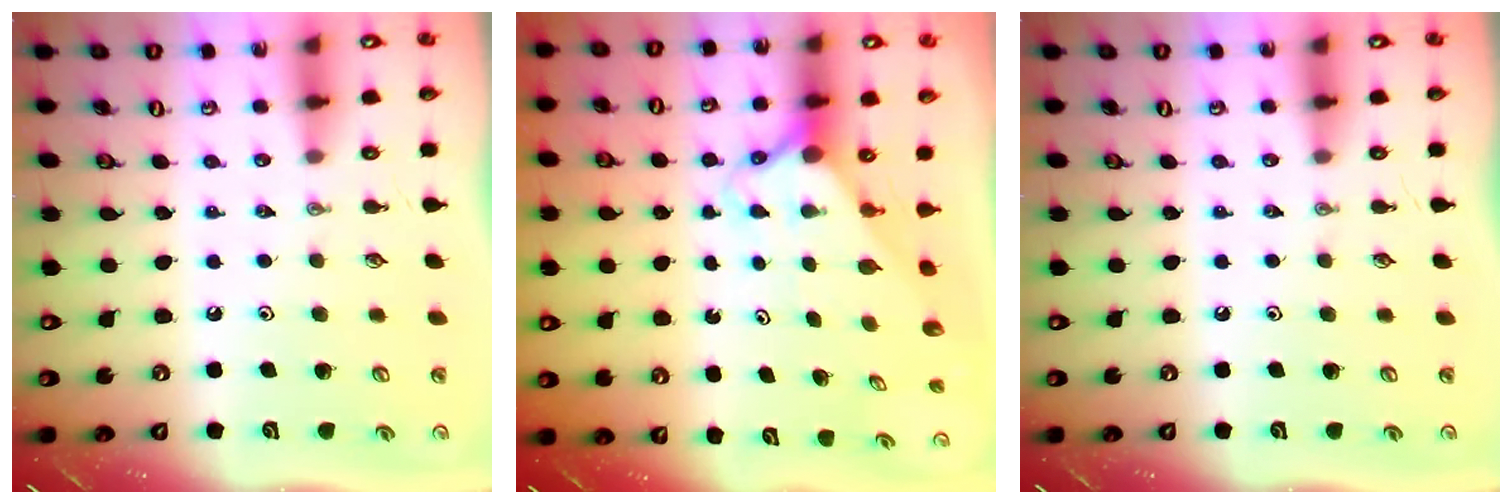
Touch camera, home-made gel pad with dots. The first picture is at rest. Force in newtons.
{"total": 2.7, "press": 2.7, "slide": 0.2}
{"total": 0.0}